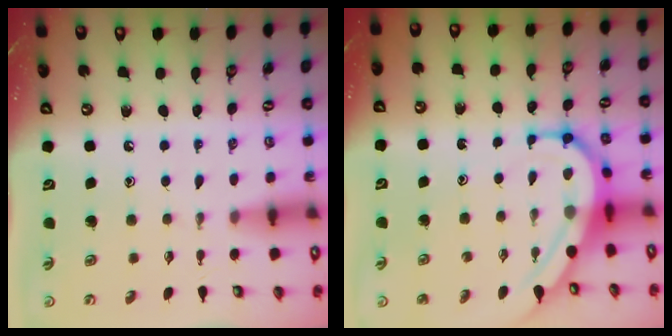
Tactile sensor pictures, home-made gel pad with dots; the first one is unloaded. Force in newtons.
{"total": 8.9, "press": 8.9, "slide": 1.0}